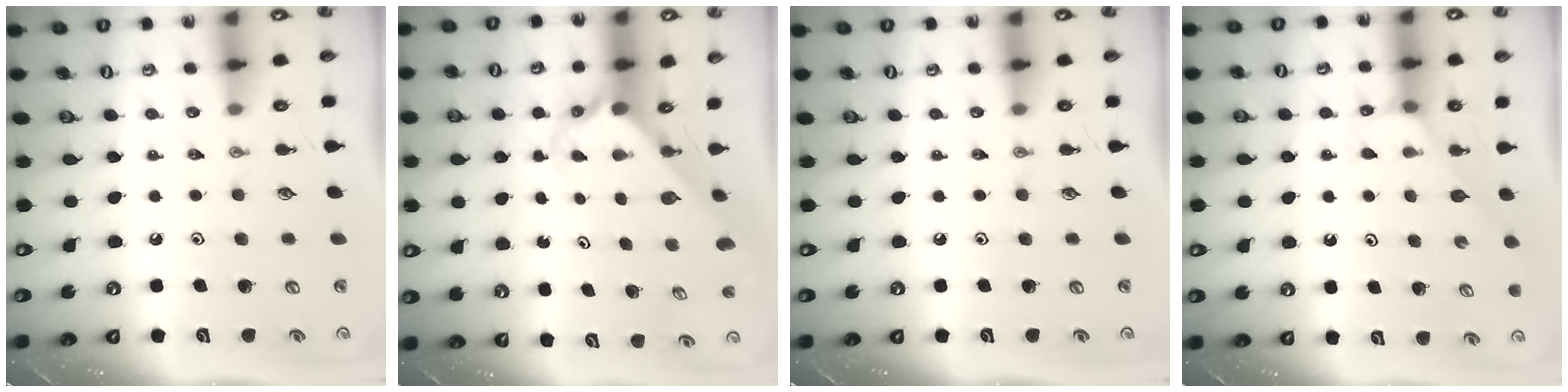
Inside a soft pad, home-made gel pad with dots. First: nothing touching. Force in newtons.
{"total": 2.1, "press": 2.1, "slide": 0.2}
{"total": 0.0}
{"total": 4.1, "press": 4.1, "slide": 0.5}